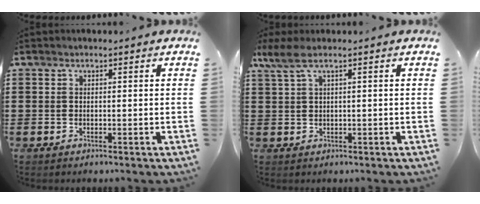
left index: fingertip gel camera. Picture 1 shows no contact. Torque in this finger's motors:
{"motor_torque": [0.37, -0.43, 0.23, 0.08]}